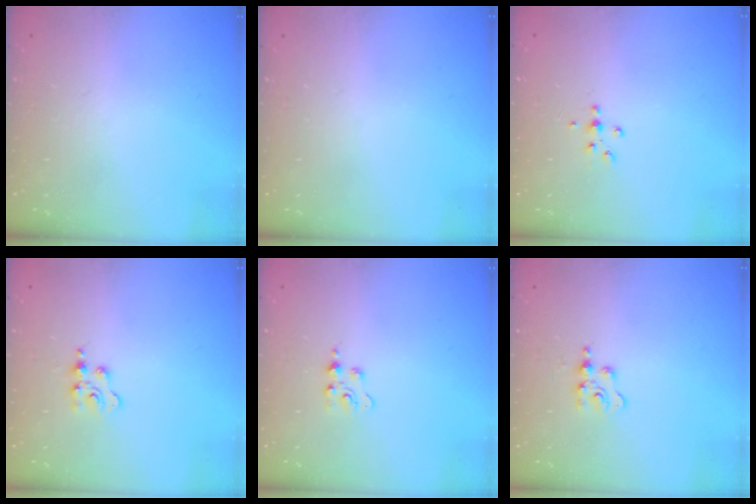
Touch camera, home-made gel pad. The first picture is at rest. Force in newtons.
{"total": 0.0}
{"total": 3.8, "press": 3.8, "slide": 0.2}
{"total": 2.3, "press": 2.3, "slide": 0.3}
{"total": 2.8, "press": 2.8, "slide": 0.4}
{"total": 3.9, "press": 3.9, "slide": 0.4}